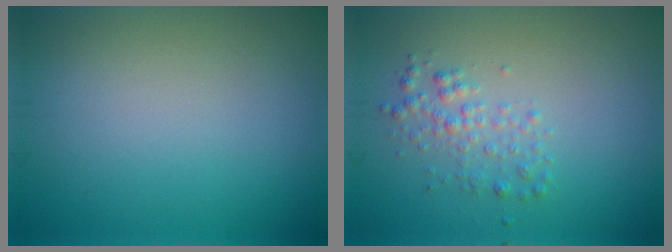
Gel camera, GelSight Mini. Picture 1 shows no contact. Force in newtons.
{"total": 2.0, "press": 2.0, "slide": 0.1}